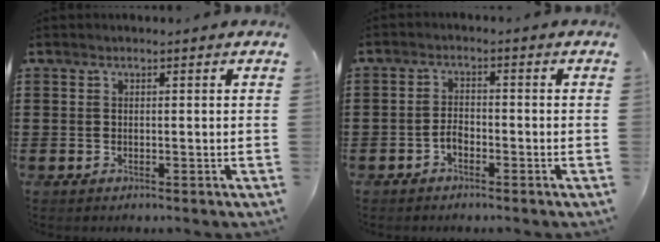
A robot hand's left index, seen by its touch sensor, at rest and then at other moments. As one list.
[{"total": 2.3, "force": [-1.4, 1.1, 1.4], "torque": [-0.037, 0.004, -0.032]}]